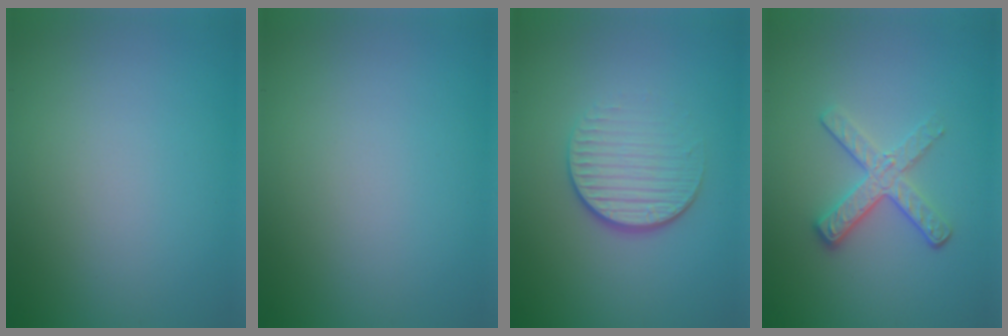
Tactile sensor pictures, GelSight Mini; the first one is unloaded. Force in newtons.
{"total": 0.0}
{"total": 4.0, "press": 2.6, "slide": 3.1}
{"total": 3.3, "press": 2.6, "slide": 2.0}